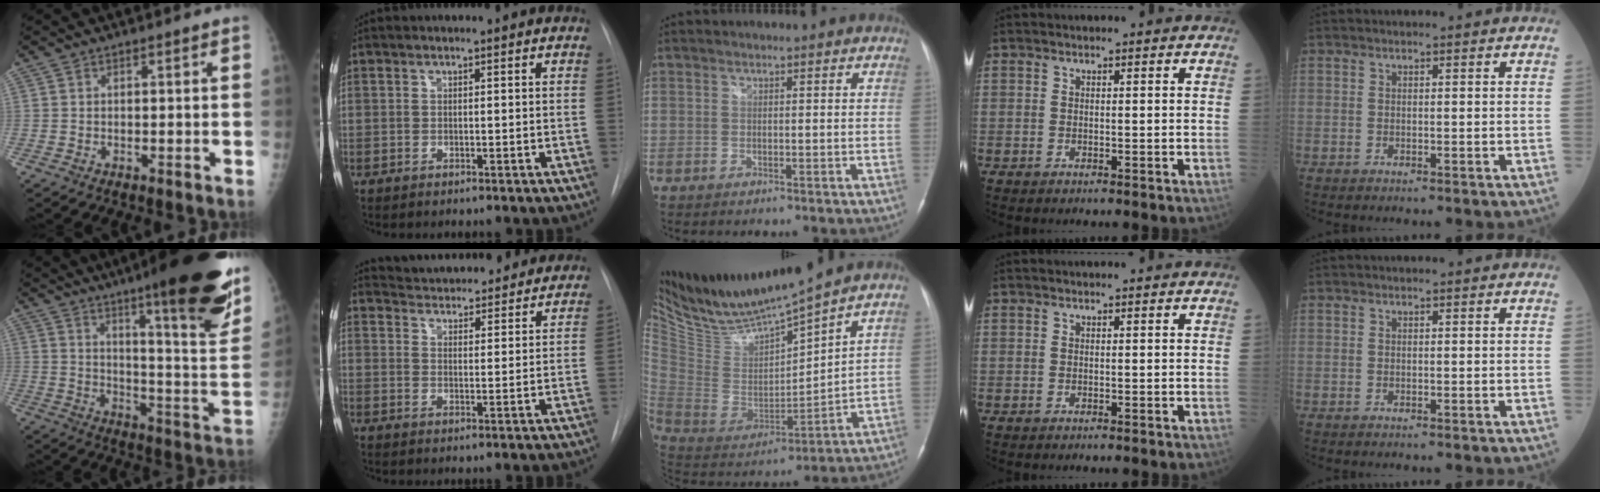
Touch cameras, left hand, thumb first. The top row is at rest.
{"thumb": {"total": 27.6, "force": [17.2, 4.2, 21.1], "torque": [-0.258, -0.074, 0.243]}, "index": {"total": 17.9, "force": [16.7, 4.3, 4.6], "torque": [-0.066, 0.001, 0.216]}, "middle": {"total": 14.7, "force": [13.7, -0.4, 5.3], "torque": [-0.112, -0.024, 0.269]}}